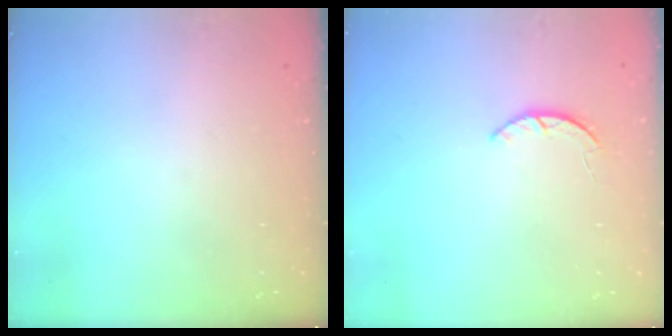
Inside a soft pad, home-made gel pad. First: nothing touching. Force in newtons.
{"total": 1.9, "press": 1.9, "slide": 0.3}